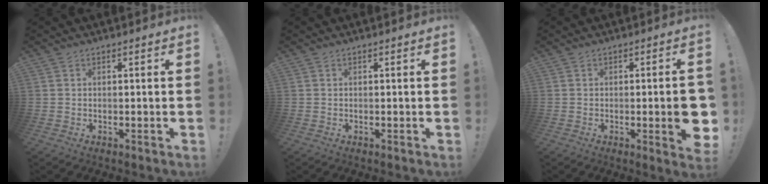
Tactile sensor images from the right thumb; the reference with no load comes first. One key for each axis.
{"total": 0.0}
{"total": 7.9, "fx": -1.3, "fy": 1.1, "fz": 7.7, "tx": -0.099, "ty": -0.006, "tz": -0.020}